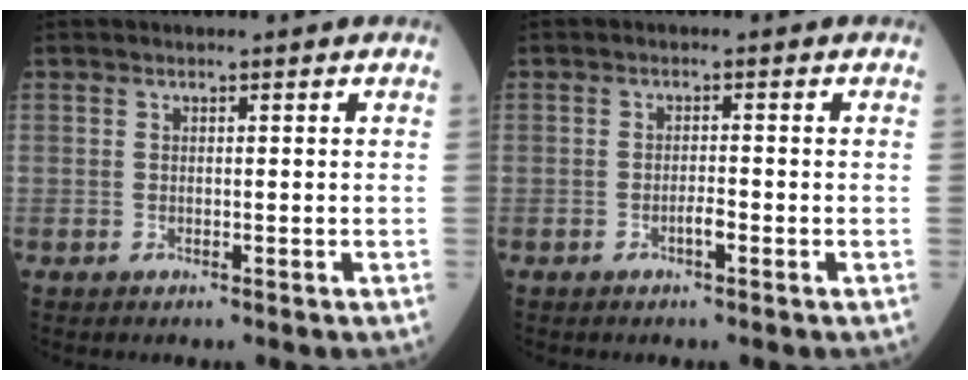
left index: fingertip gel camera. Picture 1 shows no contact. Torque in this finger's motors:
{"motor_torque": [0.24, 0.12, 0.02, 0.01]}